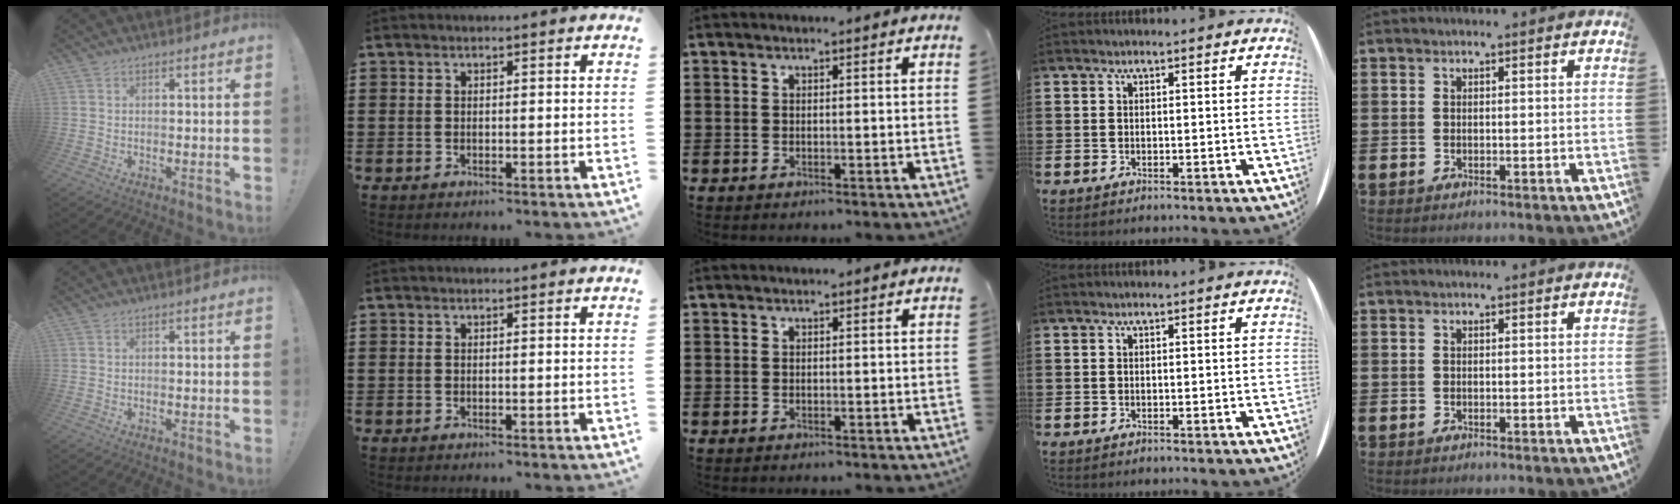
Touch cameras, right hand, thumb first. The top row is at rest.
{}